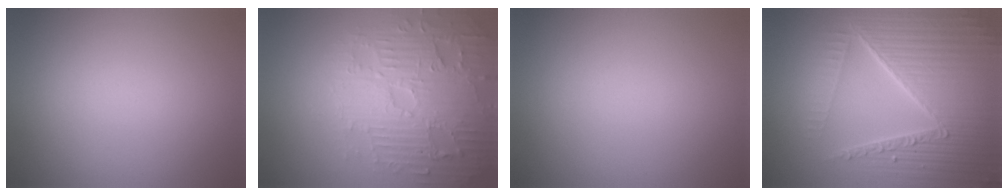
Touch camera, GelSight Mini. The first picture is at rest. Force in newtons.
{"total": 5.1, "press": 5.0, "slide": 1.0}
{"total": 0.0}
{"total": 8.6, "press": 6.0, "slide": 6.2}